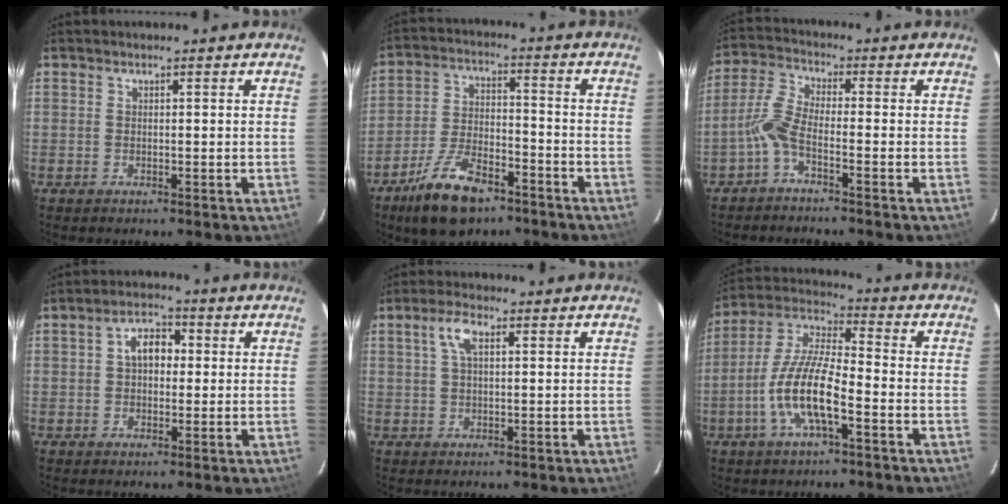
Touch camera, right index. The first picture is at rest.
{"total": 13.0, "force": [-8.9, 5.4, 7.9], "torque": [-0.170, -0.006, -0.154]}
{"total": 4.9, "force": [-2.6, 0.9, 4.1], "torque": [-0.104, 0.013, -0.056]}
{"total": 5.3, "force": [0.6, 3.6, 3.8], "torque": [-0.065, 0.022, 0.010]}
{"total": 4.1, "force": [1.4, 1.7, 3.5], "torque": [-0.070, 0.011, 0.026]}
{"total": 12.3, "force": [-4.8, 3.0, 10.9], "torque": [-0.230, -0.002, -0.095]}